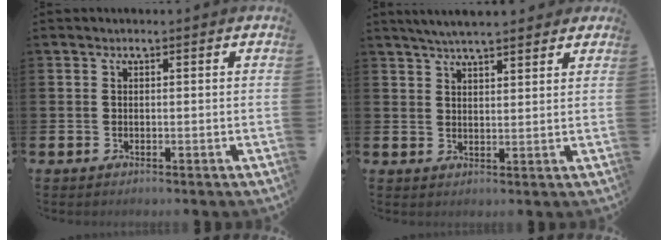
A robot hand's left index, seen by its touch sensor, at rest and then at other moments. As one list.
[{"total": 4.7, "force": [4.4, 0.7, 1.5], "torque": [-0.028, -0.014, 0.078]}]